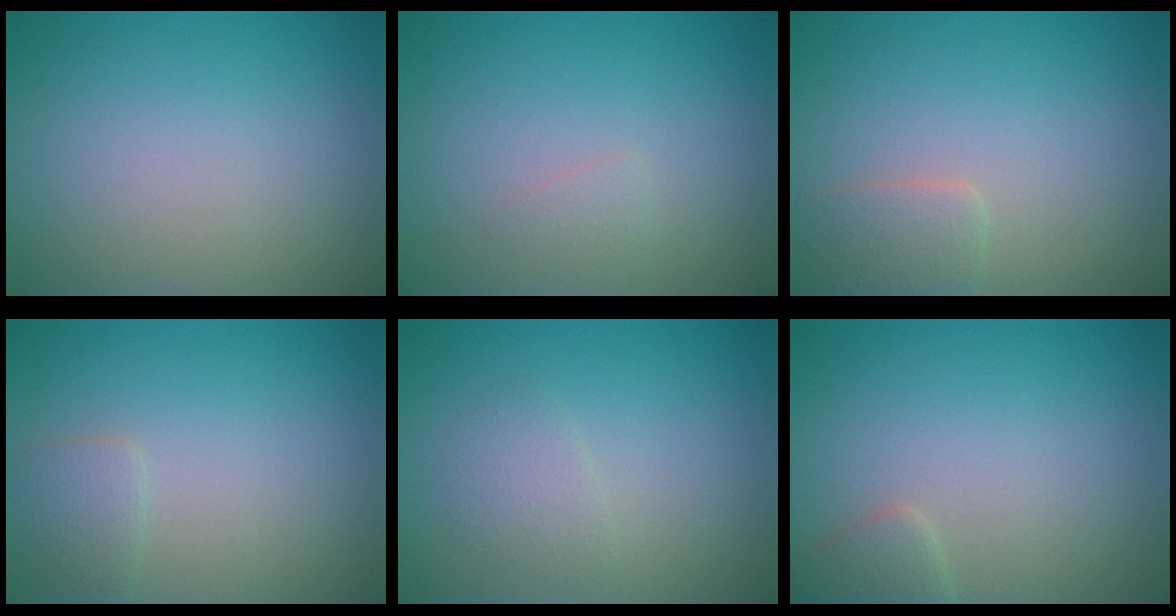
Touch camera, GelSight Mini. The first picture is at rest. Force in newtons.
{"total": 0.7, "press": 0.7, "slide": 0.0}
{"total": 2.1, "press": 2.1, "slide": 0.1}
{"total": 1.5, "press": 1.5, "slide": 0.0}
{"total": 1.5, "press": 1.5, "slide": 0.0}
{"total": 1.6, "press": 1.6, "slide": 0.1}